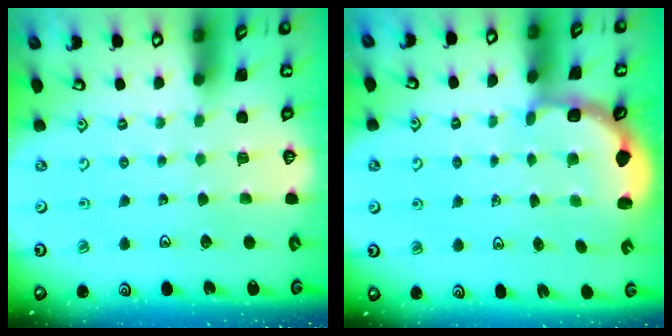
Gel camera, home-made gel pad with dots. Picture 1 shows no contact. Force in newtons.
{"total": 3.1, "press": 2.2, "slide": 2.1}